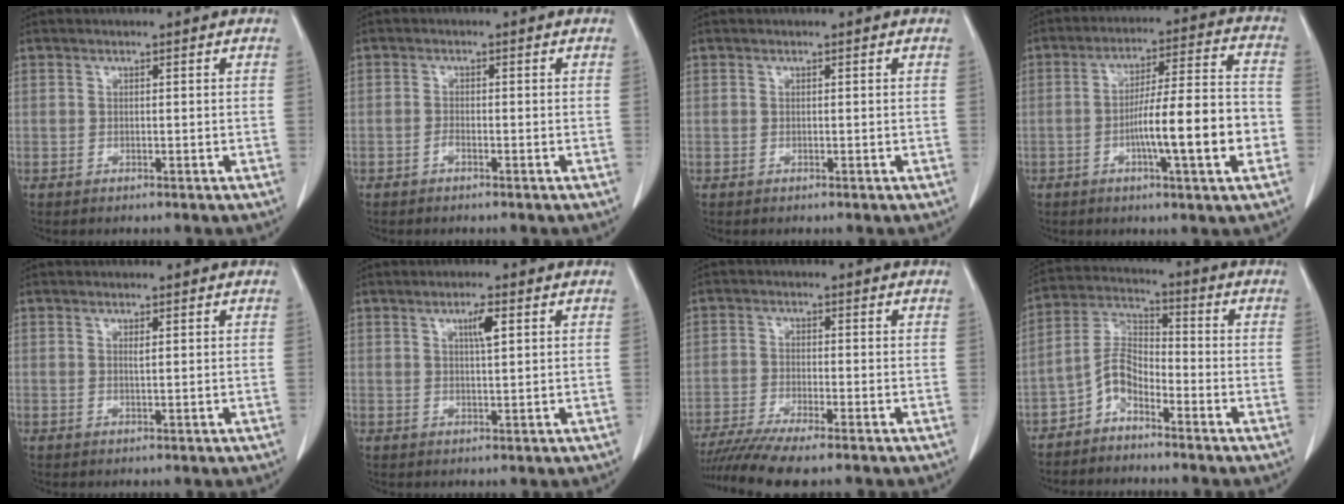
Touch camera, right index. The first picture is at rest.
{"total": 0.9, "force": [-0.7, 0.2, 0.6], "torque": [-0.009, 0.003, -0.013]}
{"total": 0.0}
{"total": 13.9, "force": [-3.7, 0.7, 13.4], "torque": [-0.214, 0.010, -0.058]}
{"total": 0.8, "force": [0.3, 0.0, 0.8], "torque": [-0.017, -0.001, 0.006]}
{"total": 2.9, "force": [1.2, 0.3, 2.6], "torque": [-0.045, 0.000, 0.019]}
{"total": 8.5, "force": [-7.1, -0.3, 4.7], "torque": [-0.072, -0.019, -0.118]}
{"total": 5.6, "force": [-3.7, 2.6, 3.3], "torque": [-0.070, 0.014, -0.080]}